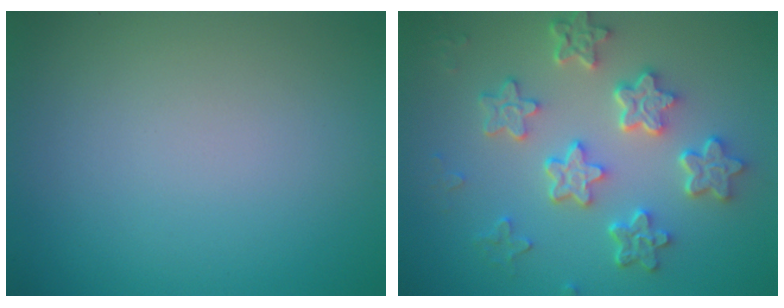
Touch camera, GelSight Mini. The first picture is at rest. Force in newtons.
{"total": 5.8, "press": 4.5, "slide": 3.6}